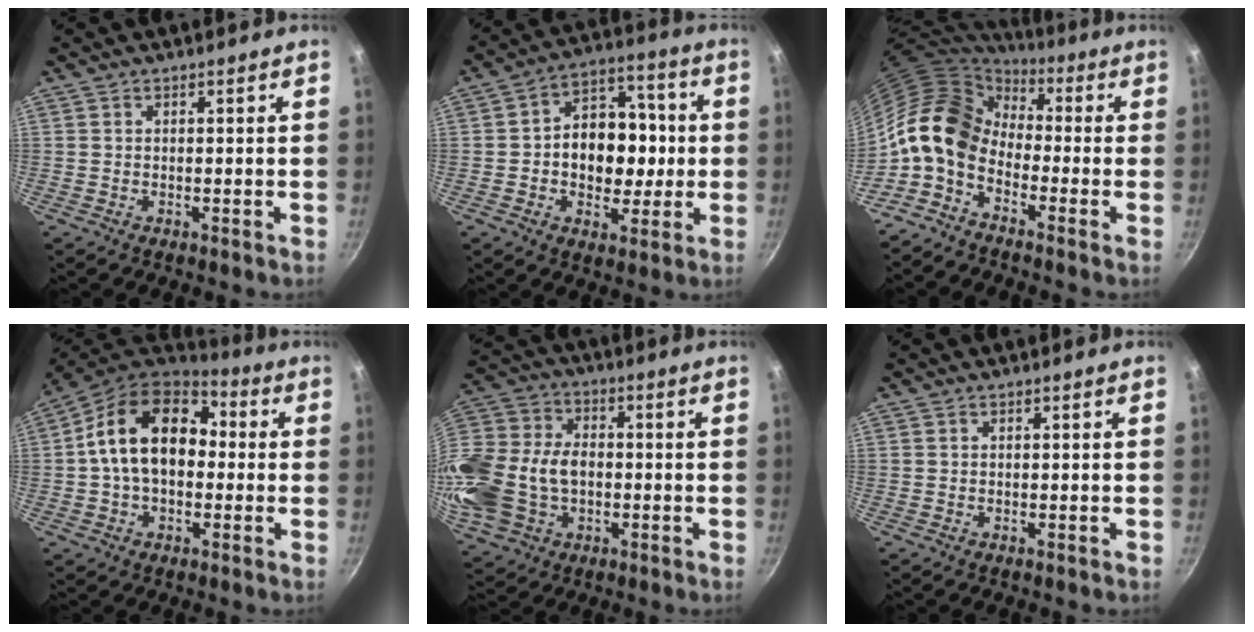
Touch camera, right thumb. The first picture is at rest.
{"total": 14.8, "force": [-0.5, 11.0, 9.9], "torque": [-0.096, 0.025, -0.017]}
{"total": 11.7, "force": [-2.1, 8.1, 8.2], "torque": [-0.121, 0.038, -0.063]}
{"total": 17.3, "force": [0.9, 11.9, 12.6], "torque": [-0.178, 0.038, -0.002]}
{"total": 23.2, "force": [-3.1, 17.1, 15.4], "torque": [-0.344, 0.039, -0.051]}
{"total": 0.0}